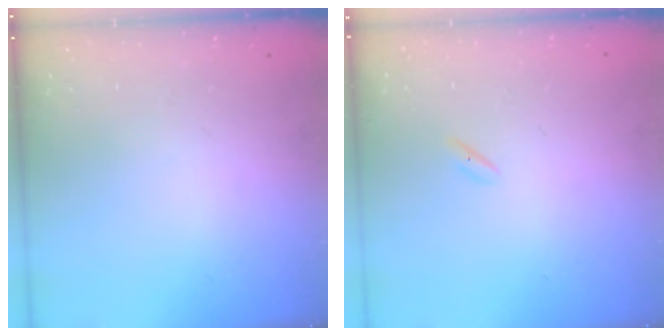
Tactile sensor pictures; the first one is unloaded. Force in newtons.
{"total": 1.6, "press": 1.5, "slide": 0.6}